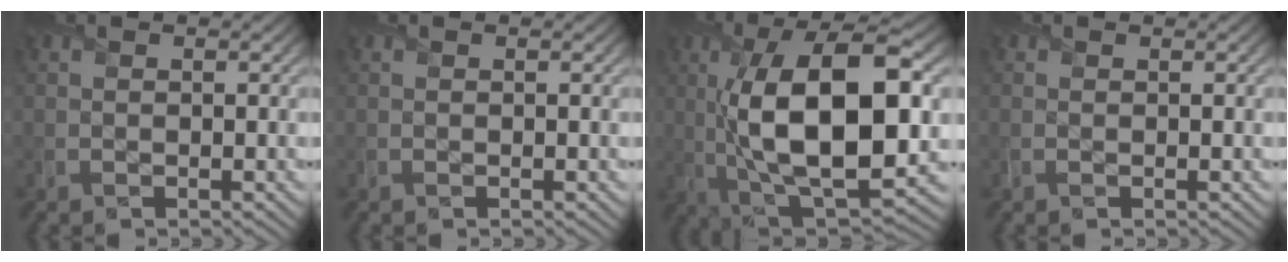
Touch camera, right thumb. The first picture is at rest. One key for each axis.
{"total": 0.0}
{"total": 17.4, "fx": 0.4, "fy": 7.5, "fz": 15.7, "tx": -0.272, "ty": 0.012, "tz": 0.005}
{"total": 0.0}